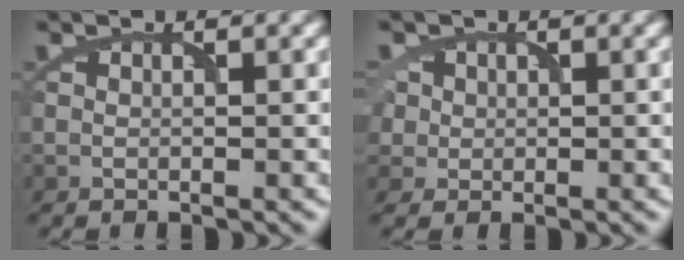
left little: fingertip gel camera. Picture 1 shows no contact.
{"total": 3.0, "force": [0.7, 2.7, 1.0], "torque": [-0.021, 0.017, 0.012]}